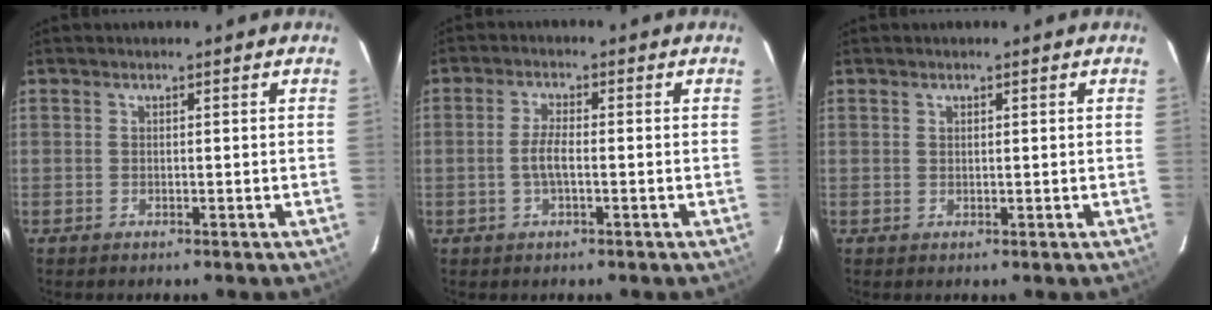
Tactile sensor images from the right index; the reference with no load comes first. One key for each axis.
{"total": 3.4, "fx": -0.8, "fy": 0.9, "fz": 3.2, "tx": -0.065, "ty": 0.000, "tz": -0.014}
{"total": 0.6, "fx": 0.4, "fy": 0.3, "fz": 0.3, "tx": -0.005, "ty": 0.002, "tz": 0.007}